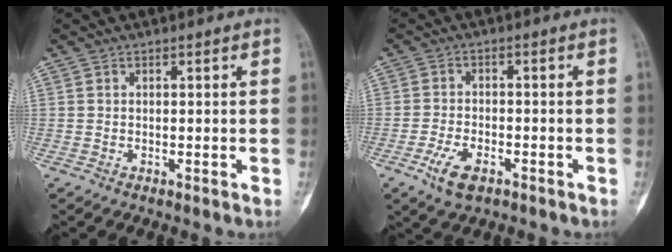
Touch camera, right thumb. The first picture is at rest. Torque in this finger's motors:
{"motor_torque": [-0.05, 0.15, 0.08, 0.34, 0.05]}